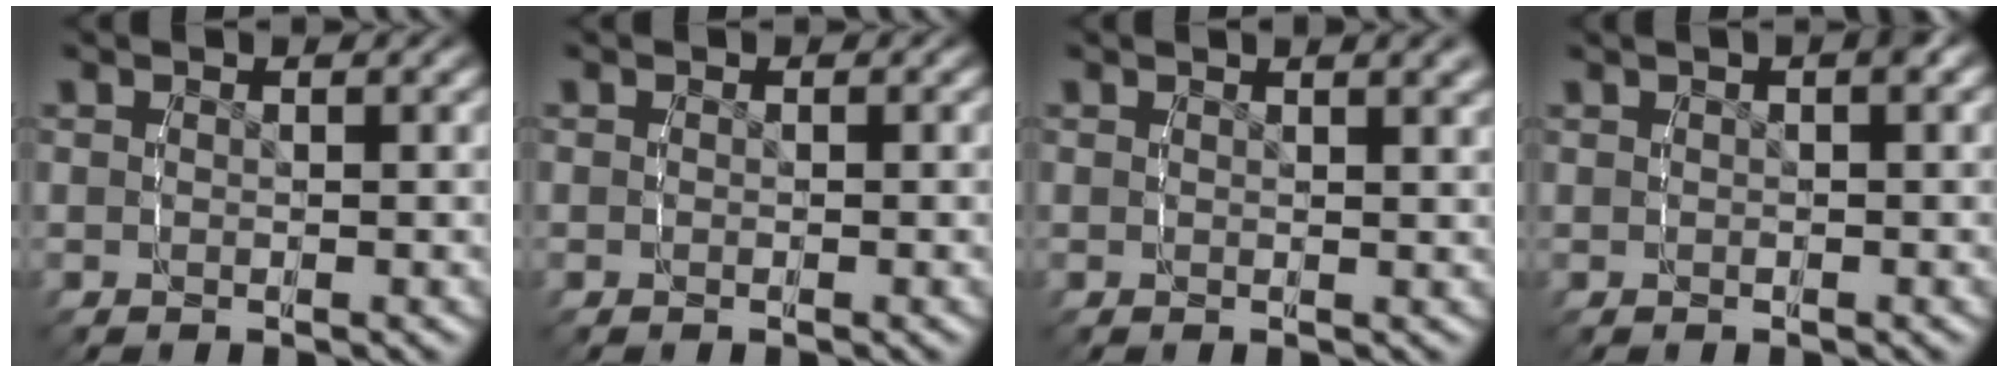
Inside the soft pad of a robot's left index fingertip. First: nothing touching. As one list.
[{"total": 0.9, "force": [-0.6, -0.2, -0.6], "torque": [0.004, -0.009, -0.006]}, {"total": 2.8, "force": [1.8, 0.8, 2.0], "torque": [-0.023, 0.007, 0.023]}, {"total": 3.8, "force": [1.9, 1.7, 2.9], "torque": [-0.023, 0.024, 0.017]}]